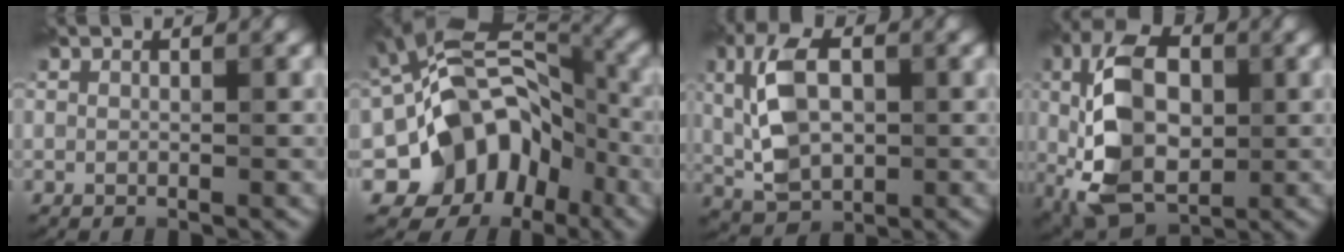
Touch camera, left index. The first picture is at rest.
{"total": 11.4, "force": [-4.3, 8.3, 6.5], "torque": [-0.092, 0.014, -0.088]}
{"total": 6.7, "force": [0.7, 4.0, 5.3], "torque": [-0.110, 0.010, 0.011]}
{"total": 10.4, "force": [-0.2, 6.1, 8.4], "torque": [-0.177, 0.013, -0.016]}